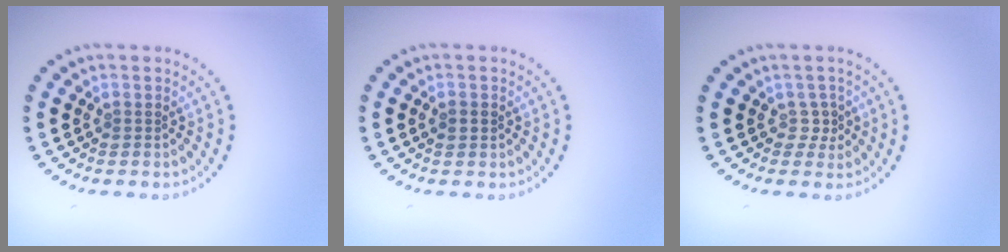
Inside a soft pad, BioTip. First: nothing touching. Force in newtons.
{"total": 1.2, "press": 1.2, "slide": 0.2}
{"total": 1.1, "press": 0.8, "slide": 0.8}